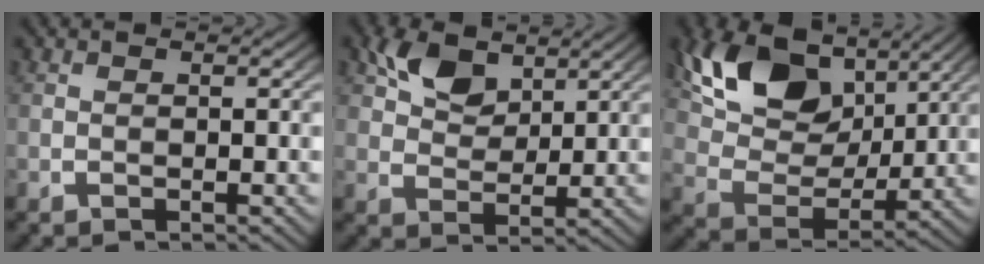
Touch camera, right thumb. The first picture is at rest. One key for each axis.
{"total": 5.0, "fx": 3.2, "fy": 2.6, "fz": 2.8, "tx": -0.059, "ty": -0.007, "tz": 0.065}
{"total": 11.5, "fx": 4.3, "fy": 7.0, "fz": 8.0, "tx": -0.166, "ty": -0.013, "tz": 0.079}